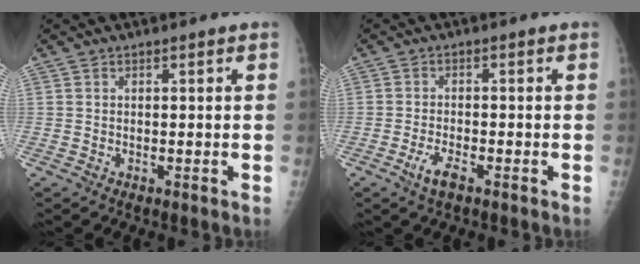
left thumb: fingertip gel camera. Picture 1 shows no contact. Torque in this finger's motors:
{"motor_torque": [-0.34, 0.34, 0.26, -0.02, 0.01]}